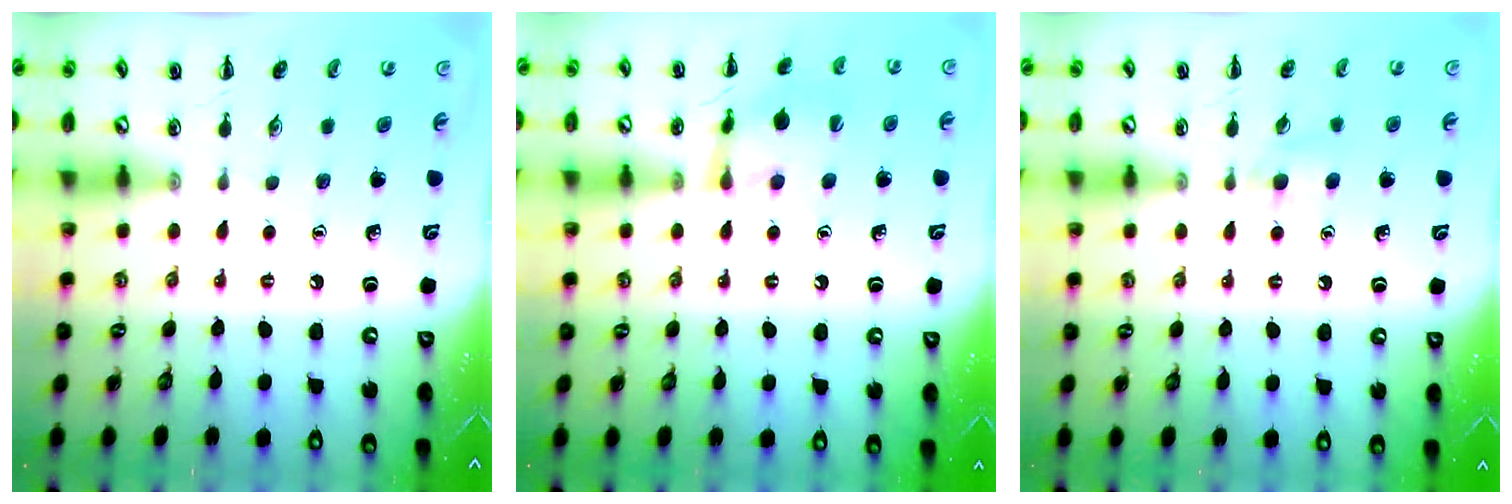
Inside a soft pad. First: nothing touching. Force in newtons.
{"total": 13.1, "press": 13.0, "slide": 1.7}
{"total": 4.6, "press": 4.2, "slide": 1.9}